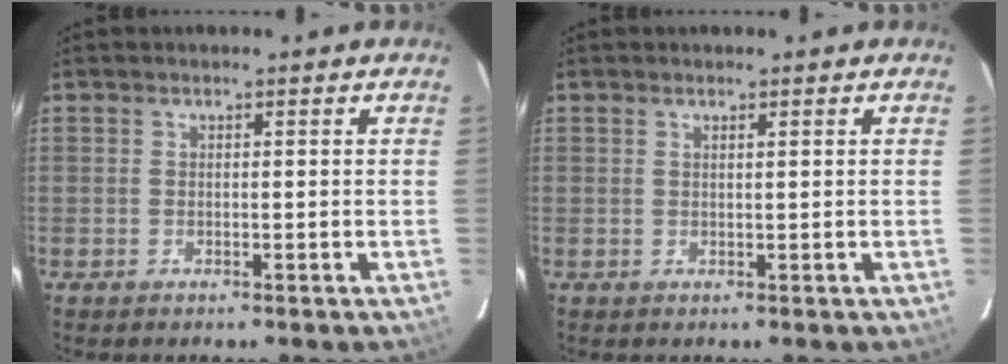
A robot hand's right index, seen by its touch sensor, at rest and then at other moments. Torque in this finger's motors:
{"motor_torque": [-0.09, 0.01, -0.03, 0.00]}